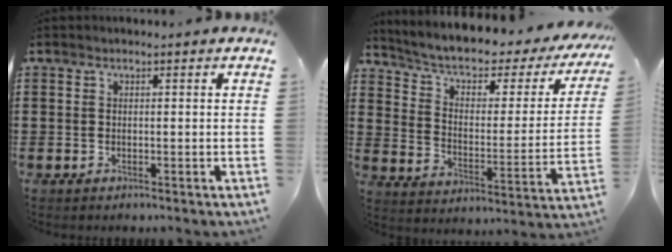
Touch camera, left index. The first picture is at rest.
{"total": 4.7, "force": [2.6, 2.3, 3.2], "torque": [-0.076, -0.019, 0.036]}